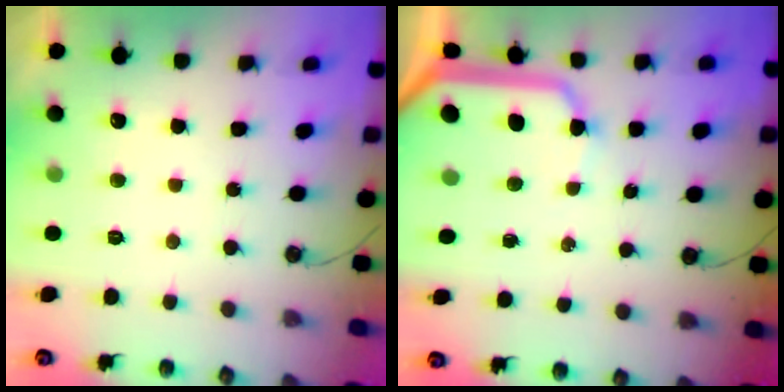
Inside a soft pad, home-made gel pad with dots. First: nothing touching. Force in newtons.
{"total": 10.8, "press": 10.7, "slide": 1.5}